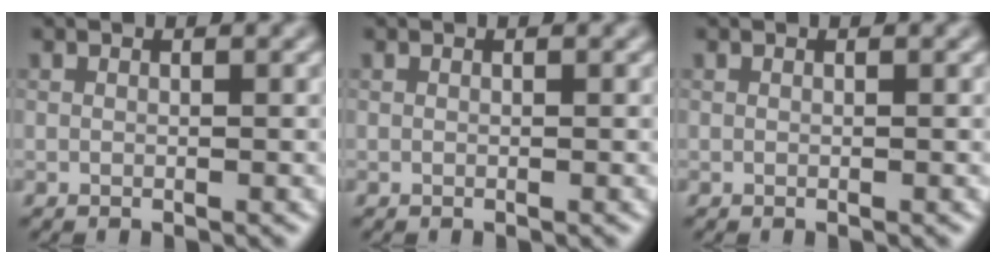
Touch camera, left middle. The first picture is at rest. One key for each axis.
{"total": 0.0}
{"total": 0.0}